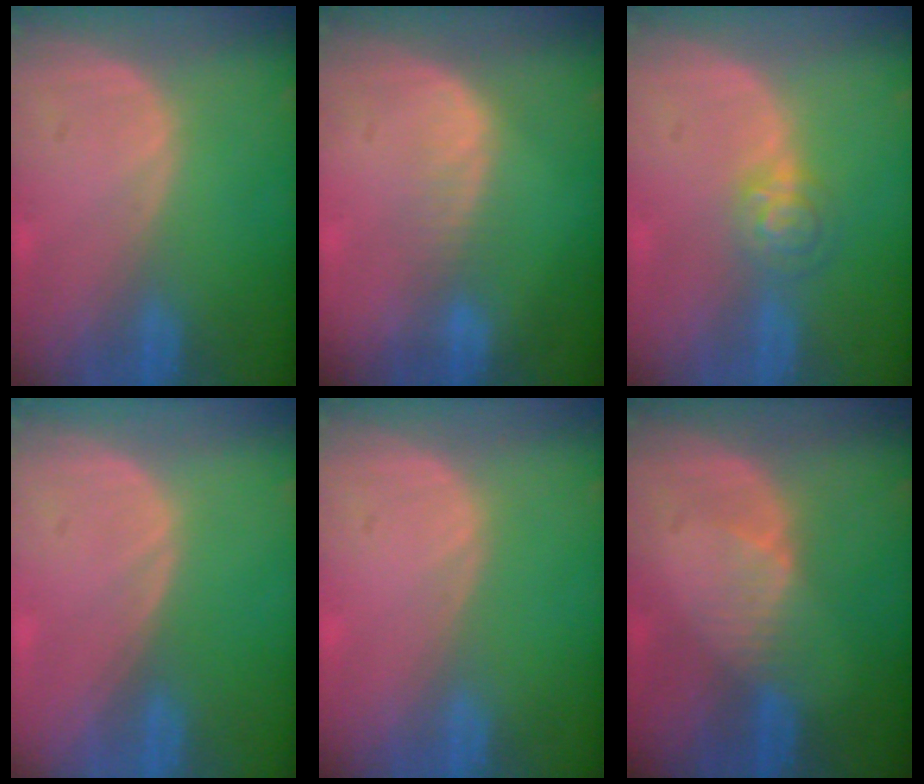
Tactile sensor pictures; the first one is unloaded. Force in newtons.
{"total": 2.4, "press": 2.4, "slide": 0.2}
{"total": 4.1, "press": 3.7, "slide": 1.7}
{"total": 0.0}
{"total": 0.0}
{"total": 2.7, "press": 2.7, "slide": 0.3}